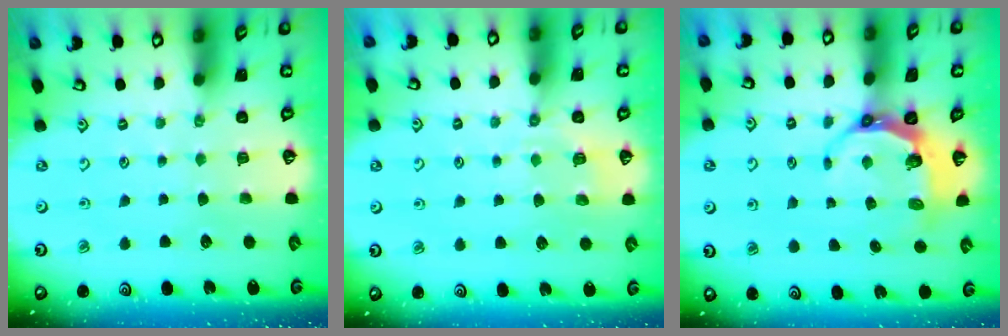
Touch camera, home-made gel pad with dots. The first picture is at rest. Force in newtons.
{"total": 4.8, "press": 4.6, "slide": 1.3}
{"total": 7.1, "press": 6.1, "slide": 3.6}